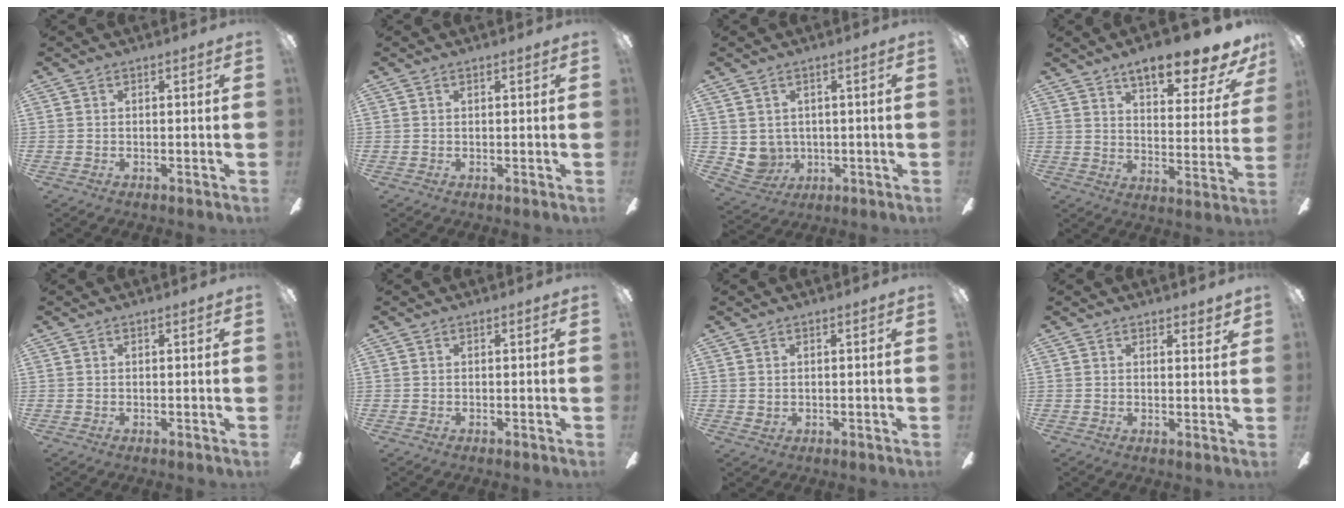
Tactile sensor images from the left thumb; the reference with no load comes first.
{"total": 1.0, "force": [0.5, 0.1, 0.9], "torque": [-0.019, 0.000, 0.009]}
{"total": 5.2, "force": [1.6, 4.8, 1.2], "torque": [-0.052, -0.007, 0.036]}
{"total": 14.3, "force": [11.3, 3.6, 7.9], "torque": [-0.115, -0.075, 0.188]}
{"total": 0.7, "force": [0.3, 0.0, 0.6], "torque": [-0.012, -0.001, 0.005]}
{"total": 0.0}
{"total": 1.1, "force": [0.8, 0.4, 0.7], "torque": [-0.015, 0.001, 0.014]}
{"total": 2.1, "force": [1.8, 0.3, 1.1], "torque": [-0.016, -0.007, 0.031]}